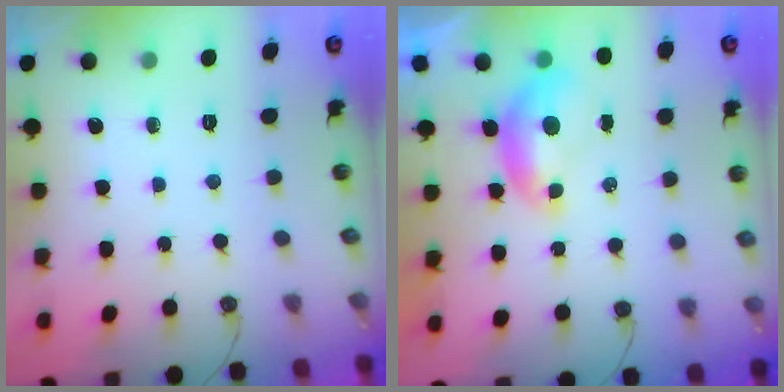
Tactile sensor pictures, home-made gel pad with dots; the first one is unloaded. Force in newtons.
{"total": 0.0}